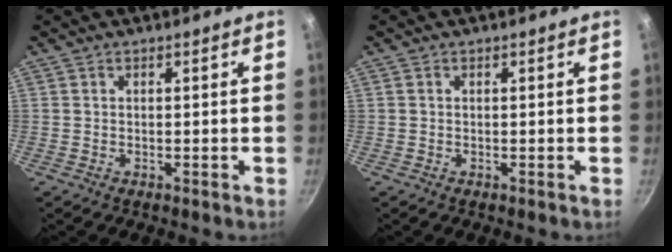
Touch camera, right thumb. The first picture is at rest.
{"total": 0.0}